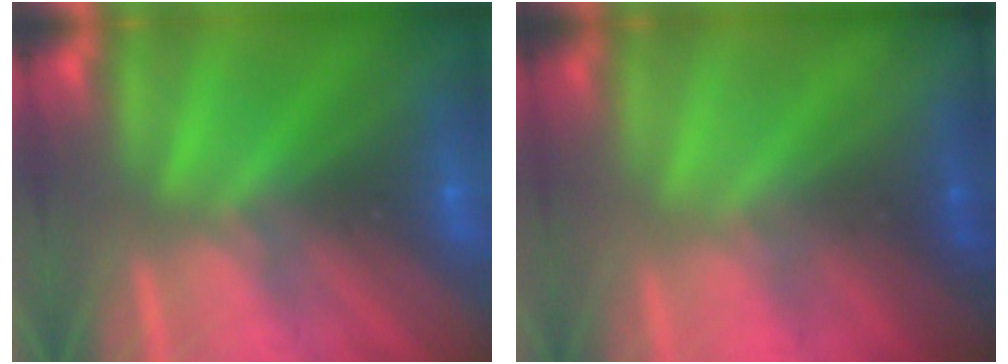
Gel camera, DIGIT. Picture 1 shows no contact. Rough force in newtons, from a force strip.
{"total": 1.3}